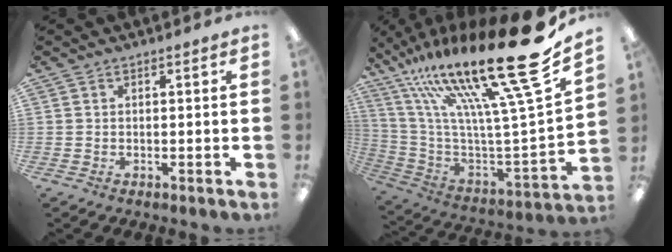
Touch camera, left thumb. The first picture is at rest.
{"total": 29.5, "force": [19.5, 4.7, 21.7], "torque": [-0.340, -0.157, 0.321]}